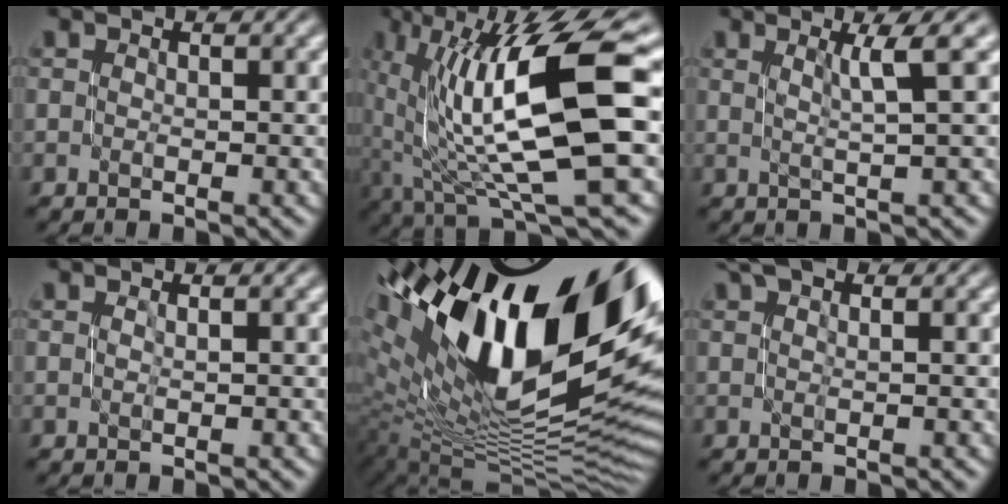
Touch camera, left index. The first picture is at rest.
{"total": 12.7, "force": [1.7, 3.5, 12.1], "torque": [-0.210, -0.004, 0.034]}
{"total": 2.7, "force": [1.0, 0.1, 2.5], "torque": [-0.042, 0.002, 0.018]}
{"total": 0.0}
{"total": 19.9, "force": [7.6, 9.6, 15.7], "torque": [-0.275, 0.019, 0.131]}
{"total": 2.1, "force": [1.5, 0.6, 1.3], "torque": [-0.024, 0.000, 0.018]}